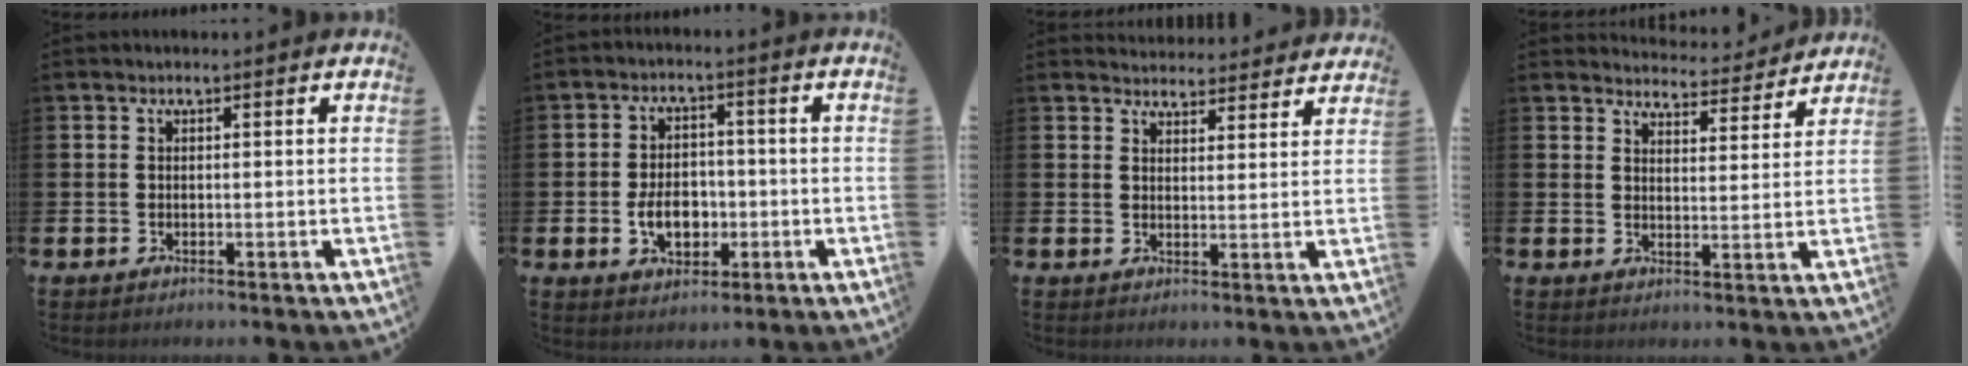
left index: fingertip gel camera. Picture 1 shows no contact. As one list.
[{"total": 5.3, "force": [-1.3, 3.7, 3.5], "torque": [-0.048, 0.002, -0.028]}, {"total": 4.0, "force": [3.9, 0.8, -0.2], "torque": [0.004, -0.027, 0.069]}, {"total": 4.4, "force": [4.3, 0.6, 0.2], "torque": [-0.006, -0.036, 0.073]}]